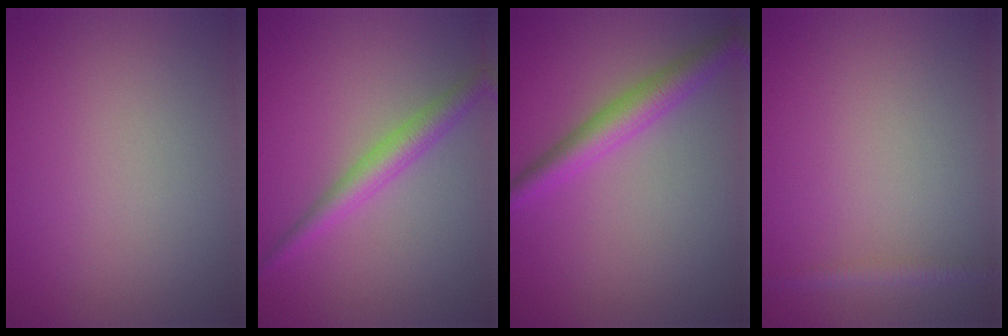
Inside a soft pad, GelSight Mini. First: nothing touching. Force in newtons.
{"total": 2.9, "press": 2.9, "slide": 0.0}
{"total": 3.6, "press": 3.6, "slide": 0.1}
{"total": 1.3, "press": 1.3, "slide": 0.1}